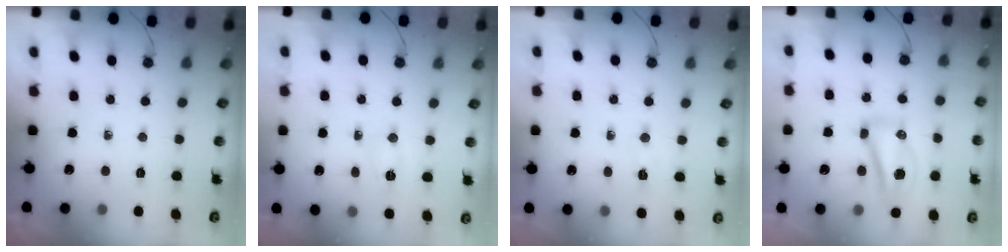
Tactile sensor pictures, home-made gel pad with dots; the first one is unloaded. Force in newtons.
{"total": 2.7, "press": 2.7, "slide": 0.4}
{"total": 4.1, "press": 2.2, "slide": 3.4}
{"total": 16.8, "press": 13.5, "slide": 10.0}